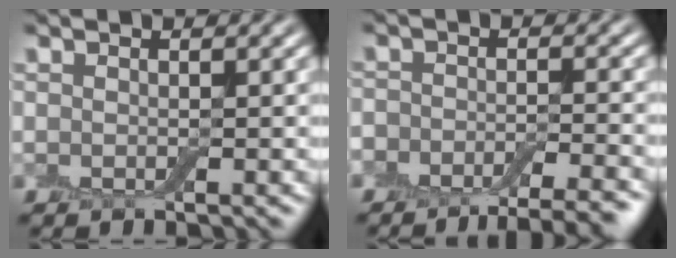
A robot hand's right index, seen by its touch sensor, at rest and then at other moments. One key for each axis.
{"total": 10.2, "fx": -8.2, "fy": 4.3, "fz": 4.2, "tx": -0.037, "ty": -0.017, "tz": -0.100}